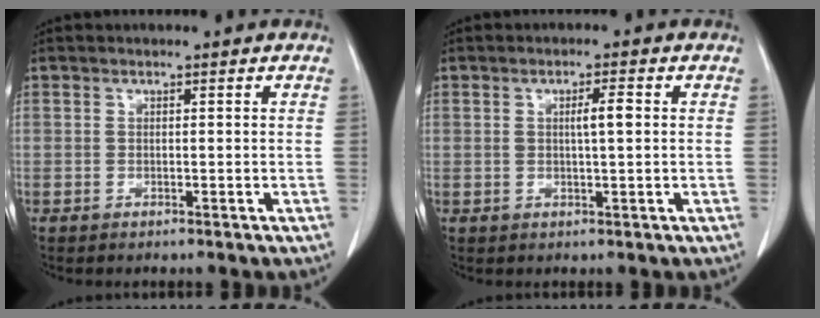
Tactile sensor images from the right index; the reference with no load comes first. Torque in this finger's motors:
{"motor_torque": [0.12, 0.06, 0.07, 0.04]}